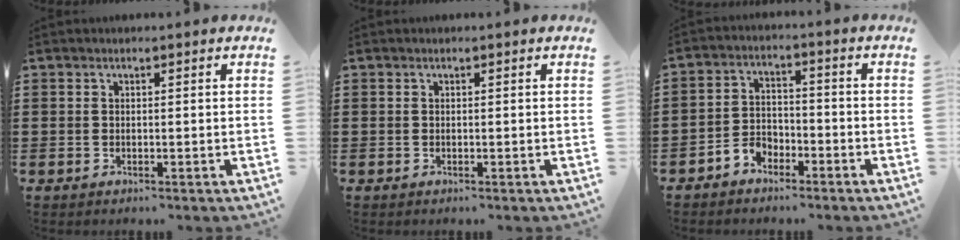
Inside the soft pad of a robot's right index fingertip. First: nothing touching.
{"total": 0.0}
{"total": 3.4, "force": [-2.9, 1.8, 0.5], "torque": [-0.023, 0.008, -0.062]}